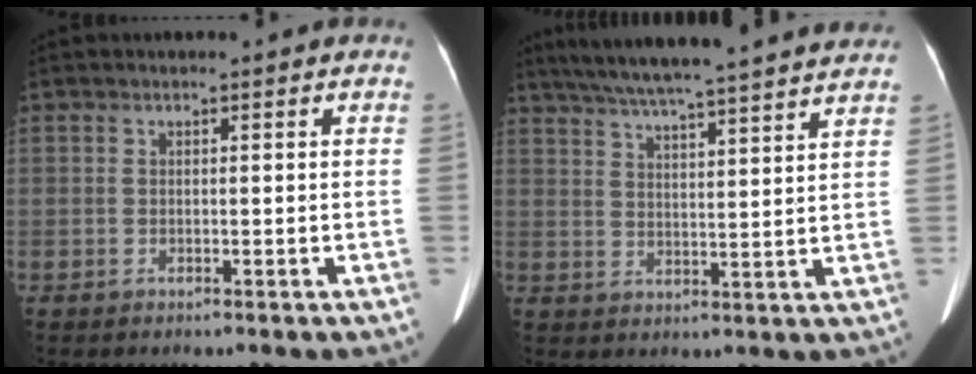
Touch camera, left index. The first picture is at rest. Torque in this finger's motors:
{"motor_torque": [0.70, -0.92, 0.33, 0.14]}